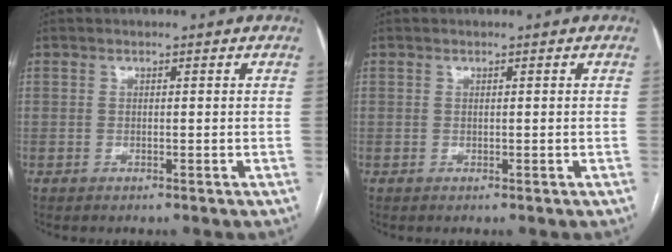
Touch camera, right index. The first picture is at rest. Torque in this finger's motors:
{"motor_torque": [0.19, -0.03, 0.00, 0.01]}